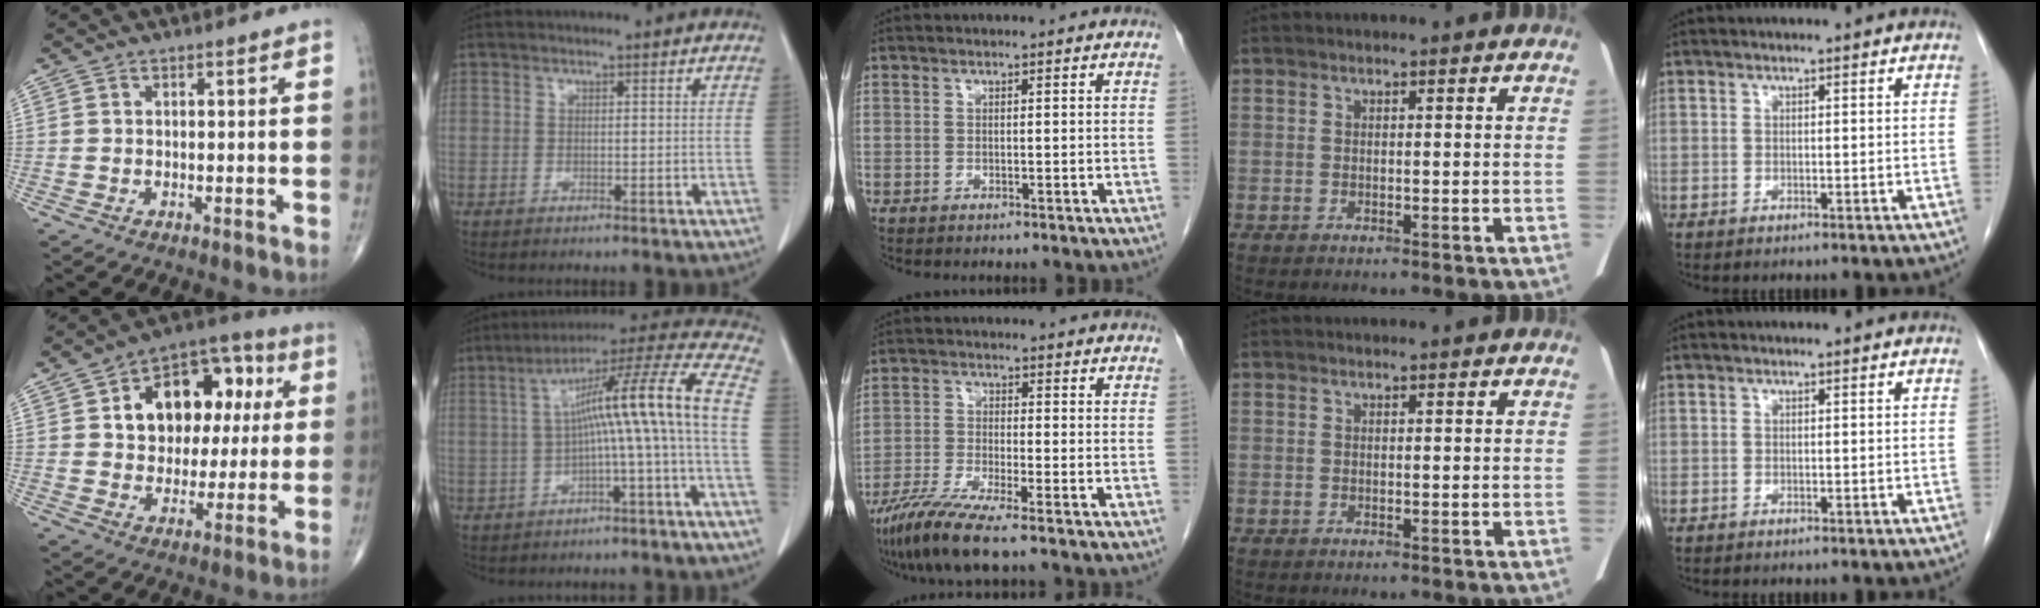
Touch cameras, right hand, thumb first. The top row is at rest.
{"thumb": {"total": 17.6, "force": [4.1, 12.0, 12.1], "torque": [-0.125, 0.020, 0.060]}, "index": {"total": 14.2, "force": [-1.5, -1.3, 14.1], "torque": [-0.203, 0.041, -0.029]}, "middle": {"total": 7.2, "force": [-5.4, -0.4, 4.7], "torque": [-0.099, -0.028, -0.105]}}